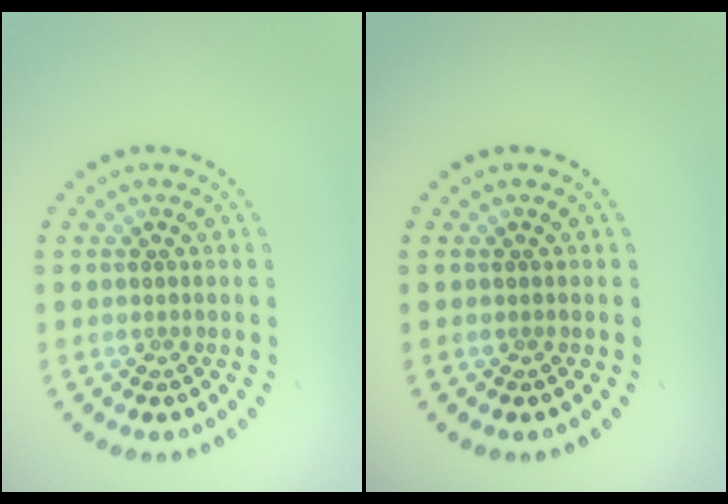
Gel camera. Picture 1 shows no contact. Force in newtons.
{"total": 0.0}